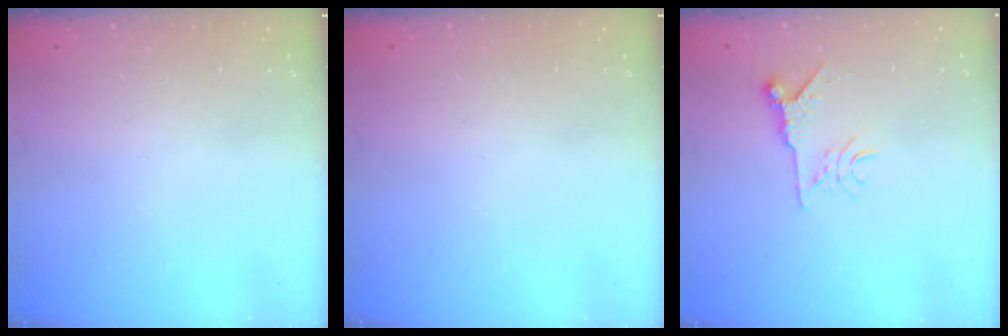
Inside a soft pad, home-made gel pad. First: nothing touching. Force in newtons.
{"total": 0.0}
{"total": 6.3, "press": 6.2, "slide": 0.9}